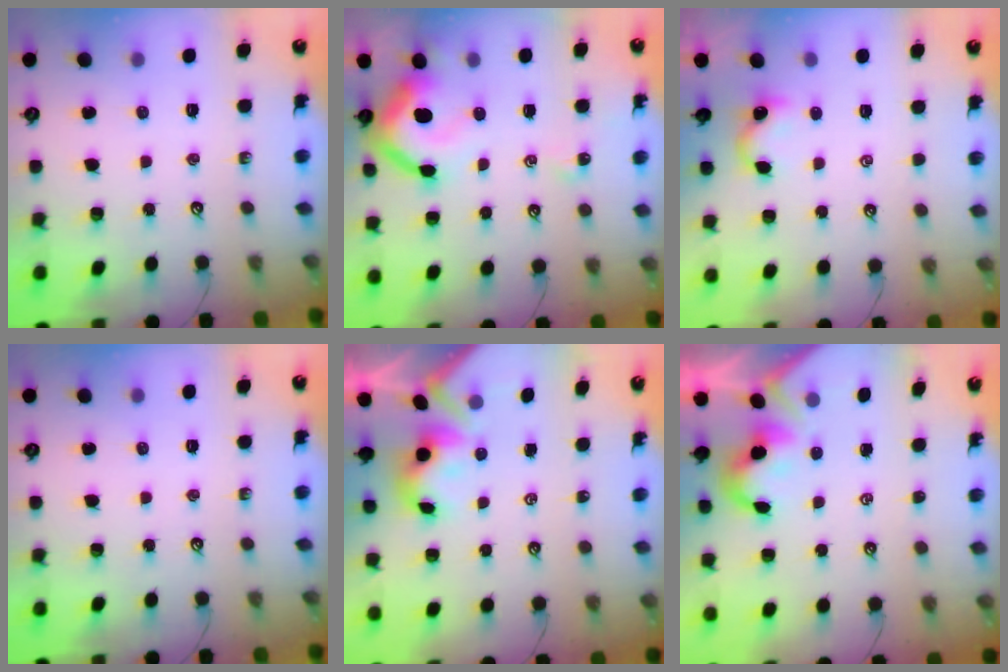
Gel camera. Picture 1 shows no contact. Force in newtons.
{"total": 12.8, "press": 12.8, "slide": 1.5}
{"total": 3.0, "press": 3.0, "slide": 0.3}
{"total": 0.0}
{"total": 3.2, "press": 3.2, "slide": 0.3}
{"total": 1.9, "press": 1.9, "slide": 0.5}